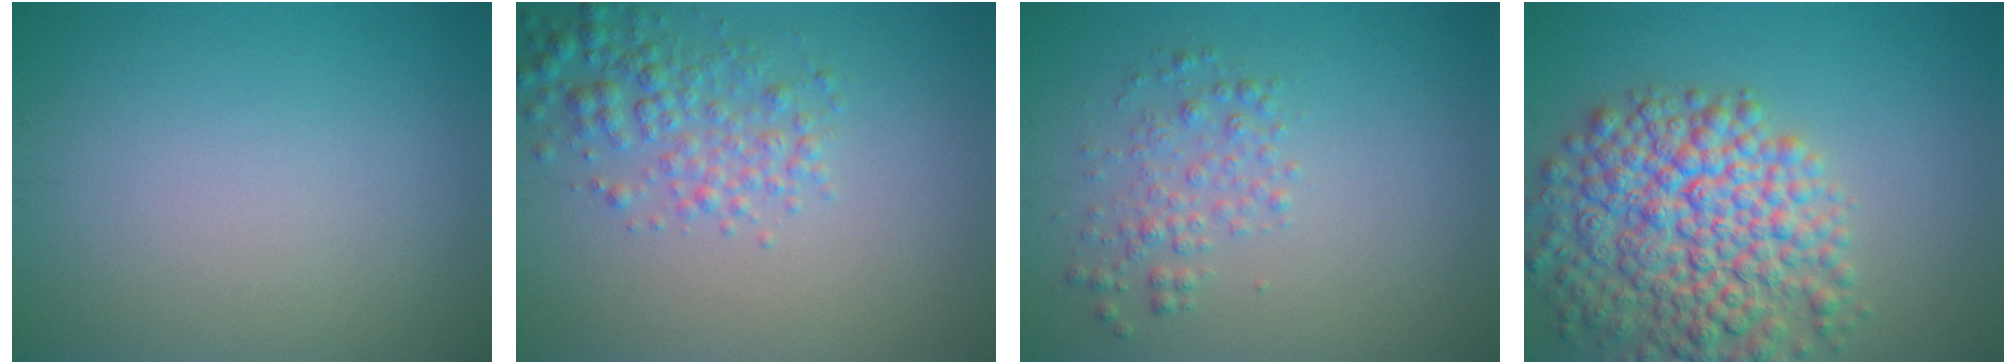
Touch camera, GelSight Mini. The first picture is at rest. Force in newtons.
{"total": 3.3, "press": 3.3, "slide": 0.1}
{"total": 2.2, "press": 2.2, "slide": 0.1}
{"total": 9.5, "press": 9.5, "slide": 0.4}